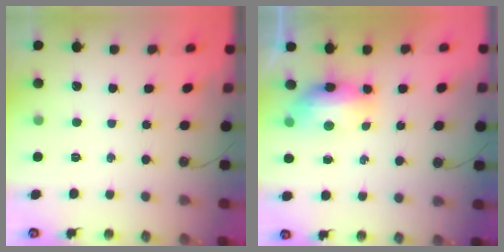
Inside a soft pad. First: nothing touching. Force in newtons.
{"total": 14.4, "press": 11.1, "slide": 9.1}